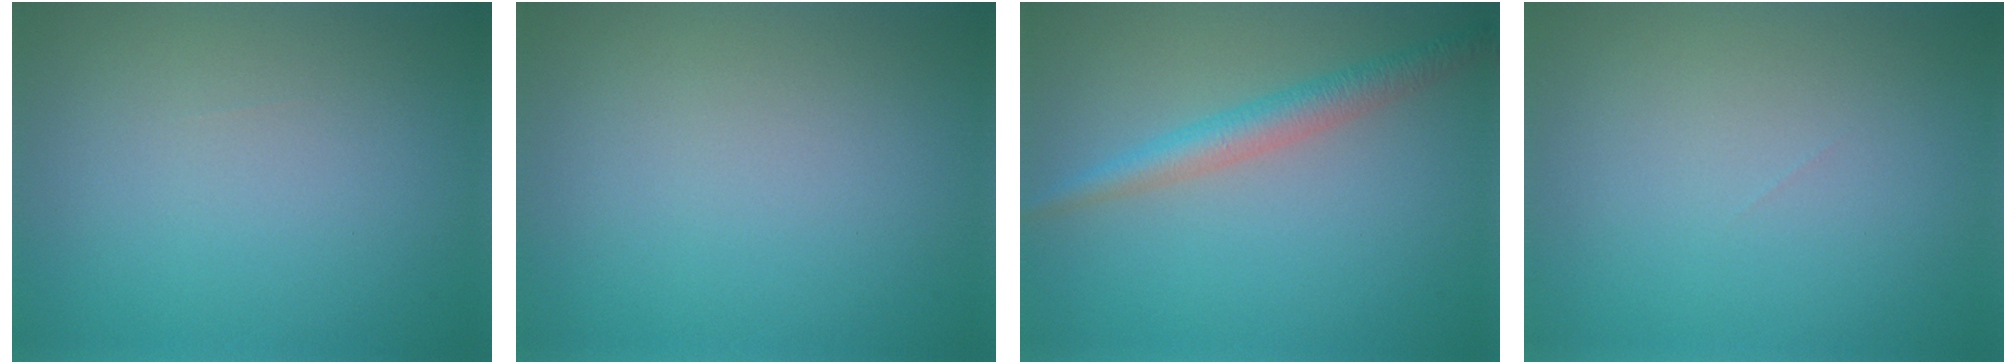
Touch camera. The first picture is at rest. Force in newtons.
{"total": 0.0}
{"total": 2.9, "press": 2.9, "slide": 0.1}
{"total": 0.0}